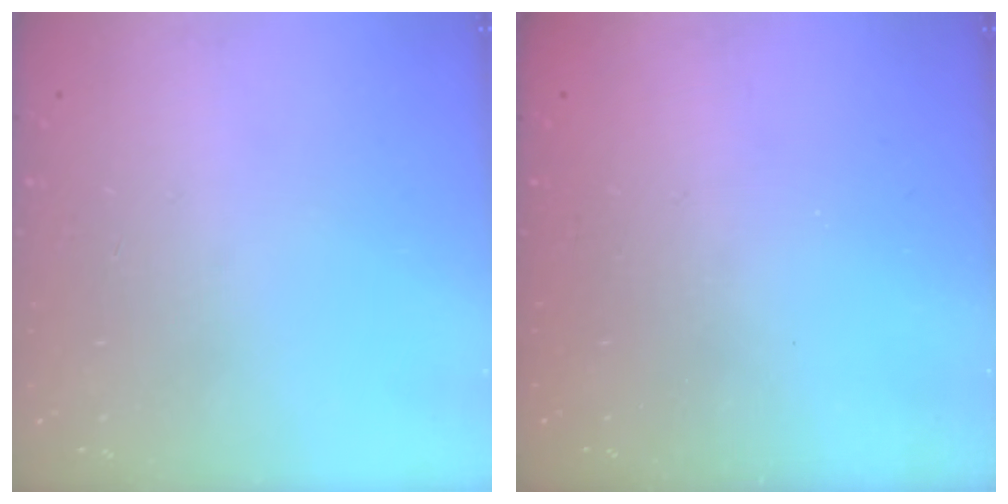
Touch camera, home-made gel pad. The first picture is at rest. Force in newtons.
{"total": 2.4, "press": 2.3, "slide": 0.8}